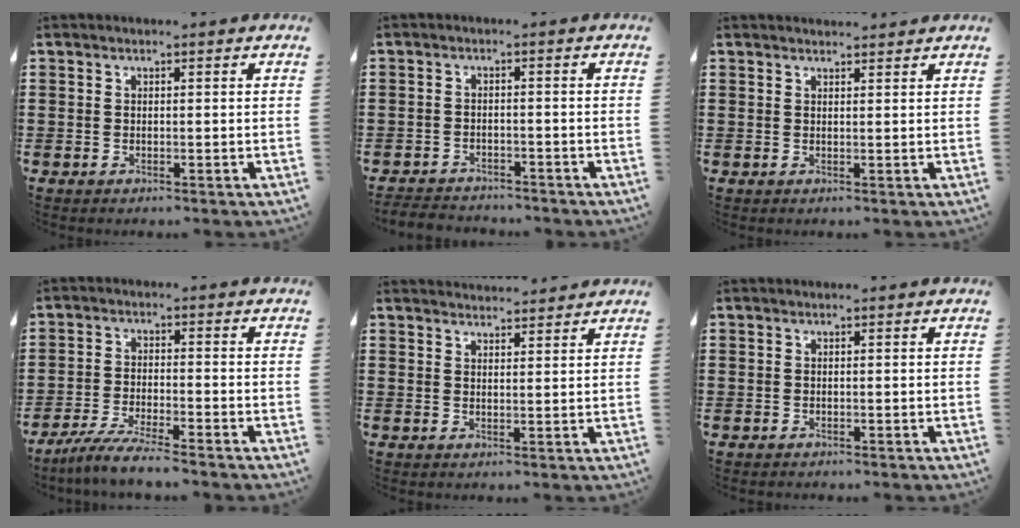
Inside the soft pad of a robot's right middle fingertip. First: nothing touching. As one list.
[{"total": 2.9, "force": [-2.8, 0.5, 0.1], "torque": [-0.007, 0.001, -0.061]}, {"total": 1.3, "force": [1.3, 0.1, 0.1], "torque": [0.004, -0.002, 0.022]}, {"total": 5.2, "force": [-4.8, -0.1, 2.0], "torque": [-0.048, -0.012, -0.094]}, {"total": 2.3, "force": [2.3, 0.2, -0.2], "torque": [-0.003, 0.000, 0.045]}, {"total": 0.5, "force": [-0.4, 0.3, -0.1], "torque": [0.002, 0.005, -0.011]}]